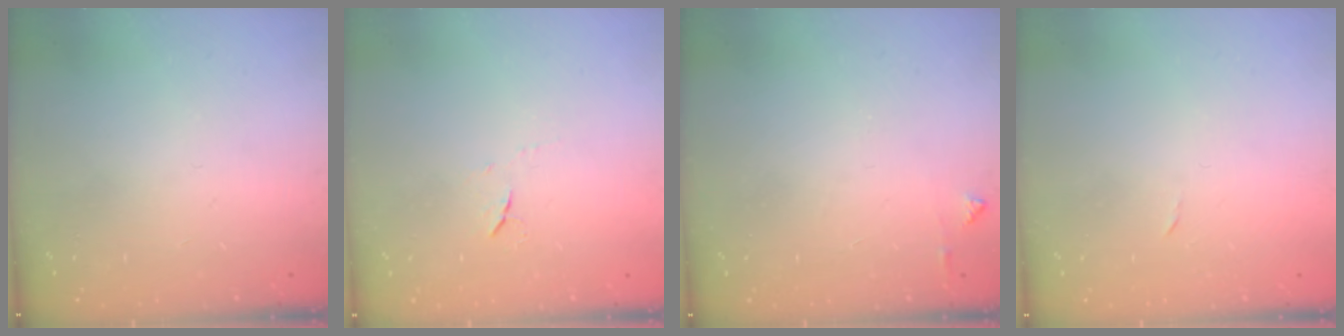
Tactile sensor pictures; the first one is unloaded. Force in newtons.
{"total": 4.6, "press": 4.6, "slide": 0.7}
{"total": 3.5, "press": 3.4, "slide": 0.5}
{"total": 2.3, "press": 2.3, "slide": 0.4}